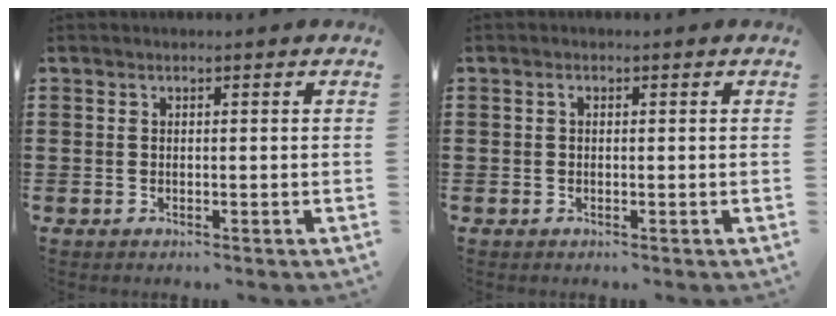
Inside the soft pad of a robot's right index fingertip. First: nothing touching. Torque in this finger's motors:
{"motor_torque": [0.29, -0.19, 0.05, 0.04]}